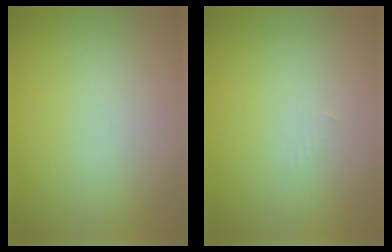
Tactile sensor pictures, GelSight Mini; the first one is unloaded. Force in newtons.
{"total": 0.7, "press": 0.7, "slide": 0.1}